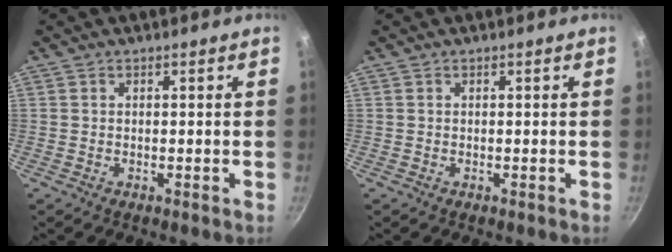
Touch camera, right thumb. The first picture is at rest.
{"total": 0.0}